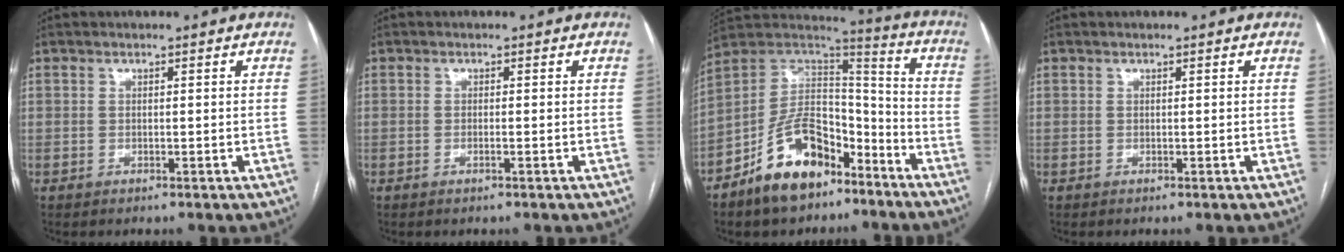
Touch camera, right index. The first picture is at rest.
{"total": 0.6, "force": [-0.3, 0.0, 0.5], "torque": [-0.011, 0.000, -0.004]}
{"total": 15.9, "force": [-9.8, 8.4, 9.4], "torque": [-0.171, 0.034, -0.171]}
{"total": 0.0}